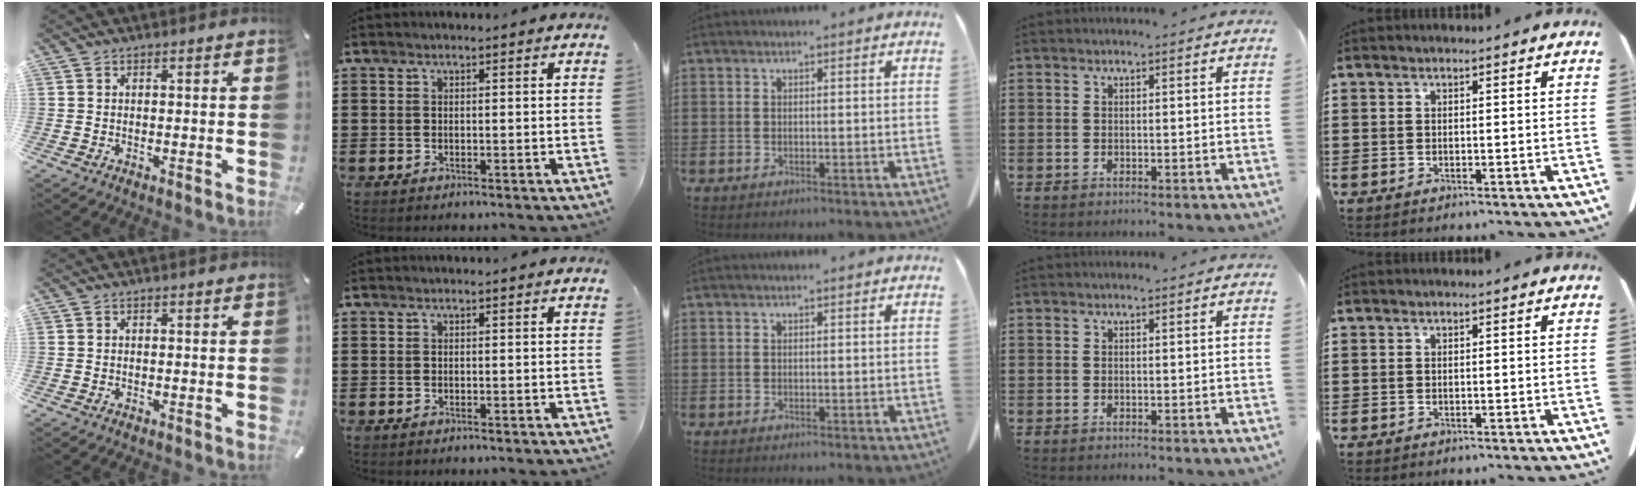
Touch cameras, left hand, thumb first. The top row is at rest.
{}